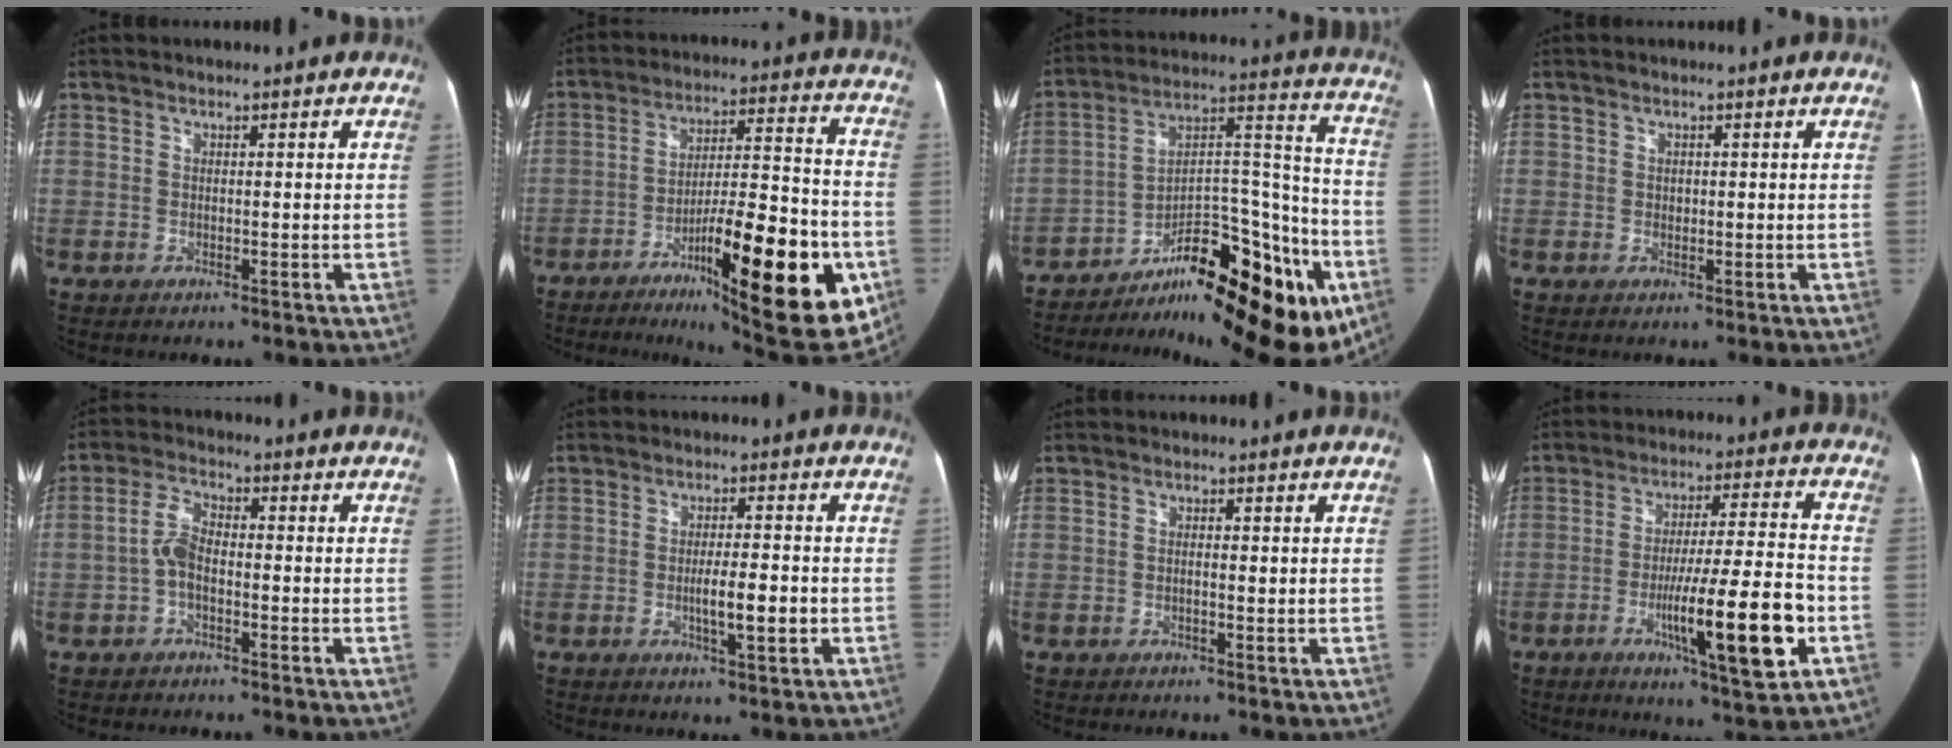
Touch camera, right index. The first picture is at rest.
{"total": 23.5, "force": [-9.3, 3.8, 21.2], "torque": [-0.264, -0.007, -0.130]}
{"total": 23.3, "force": [-13.6, 7.5, 17.4], "torque": [-0.201, 0.044, -0.201]}
{"total": 0.8, "force": [0.1, 0.8, 0.2], "torque": [0.002, 0.003, 0.001]}
{"total": 4.5, "force": [-1.0, 2.1, 3.9], "torque": [-0.082, 0.016, -0.023]}
{"total": 5.2, "force": [-1.2, 0.7, 5.0], "torque": [-0.086, -0.003, -0.018]}
{"total": 0.9, "force": [-0.1, 0.3, 0.8], "torque": [-0.014, 0.005, -0.003]}
{"total": 15.2, "force": [-5.0, 0.6, 14.3], "torque": [-0.233, -0.013, -0.078]}